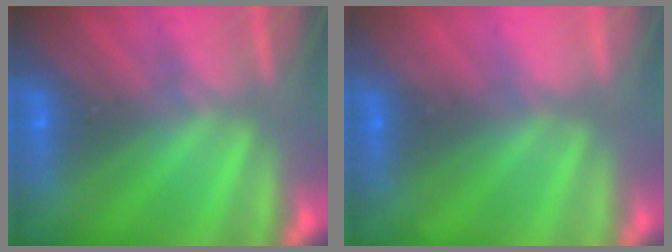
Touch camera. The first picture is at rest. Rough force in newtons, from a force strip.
{"total": 2.3}